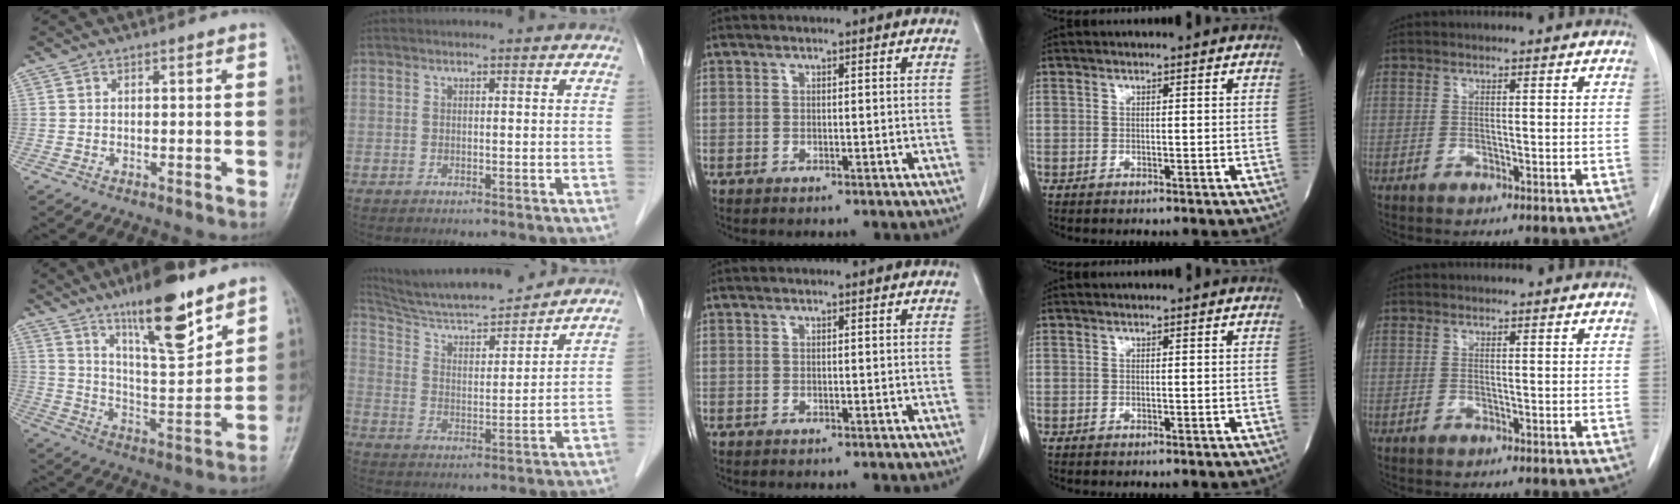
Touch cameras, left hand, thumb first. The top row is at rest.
{"thumb": {"total": 16.8, "force": [11.2, 4.3, 11.8], "torque": [-0.170, -0.066, 0.195]}, "index": {"total": 15.1, "force": [14.2, 0.8, 5.1], "torque": [-0.096, 0.003, 0.239]}}